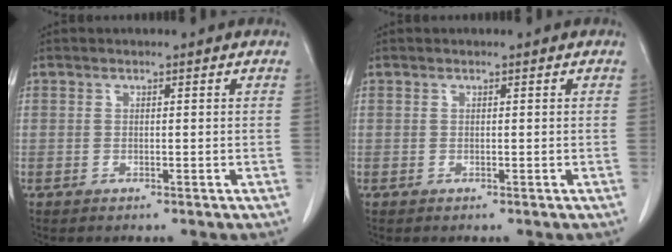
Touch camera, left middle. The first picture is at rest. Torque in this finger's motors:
{"motor_torque": [-0.13, 0.03, -0.10, -0.01]}